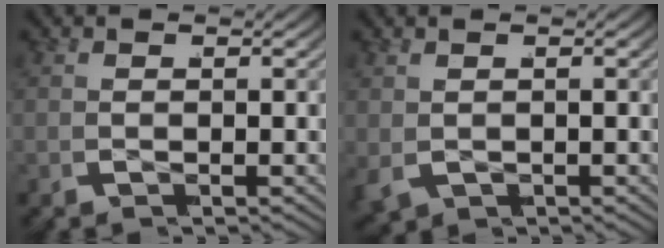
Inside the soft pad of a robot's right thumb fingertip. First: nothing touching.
{"total": 1.1, "force": [0.1, 1.1, 0.0], "torque": [-0.010, -0.004, 0.010]}